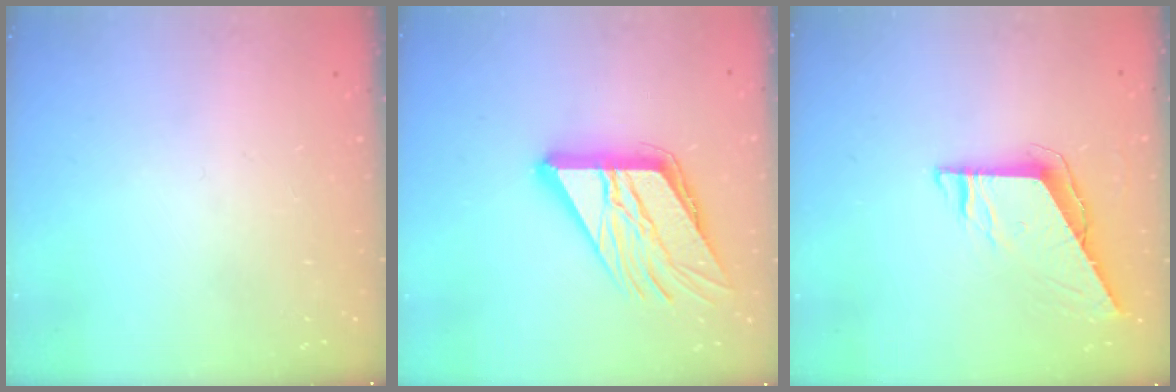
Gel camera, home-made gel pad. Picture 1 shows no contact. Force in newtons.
{"total": 18.0, "press": 17.9, "slide": 2.5}
{"total": 7.2, "press": 7.2, "slide": 0.5}